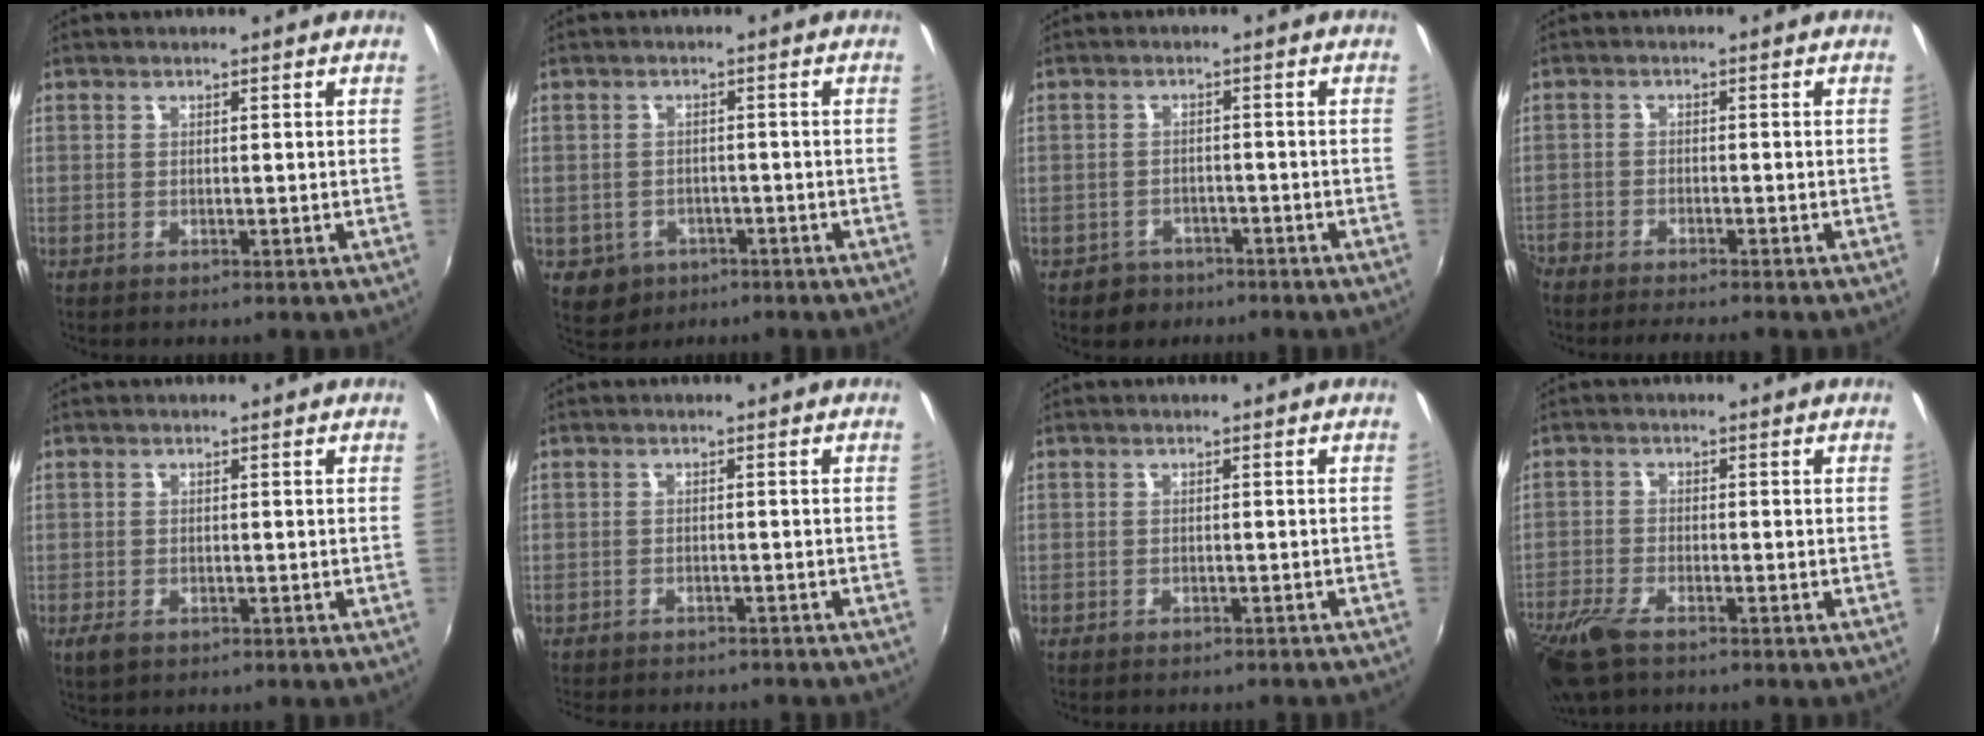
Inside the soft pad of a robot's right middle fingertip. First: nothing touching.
{"total": 5.7, "force": [-2.4, 4.9, 1.7], "torque": [-0.048, -0.002, -0.025]}
{"total": 4.1, "force": [-2.9, 2.9, 0.4], "torque": [-0.025, 0.006, -0.043]}
{"total": 7.0, "force": [-6.4, 1.2, 2.7], "torque": [-0.083, -0.020, -0.112]}
{"total": 2.3, "force": [-1.3, 1.1, 1.5], "torque": [-0.029, -0.005, -0.022]}
{"total": 7.9, "force": [-7.1, 2.0, 2.8], "torque": [-0.069, -0.015, -0.101]}
{"total": 5.7, "force": [-5.2, 1.4, 2.1], "torque": [-0.048, -0.015, -0.064]}
{"total": 10.1, "force": [-7.2, 3.4, 6.2], "torque": [-0.159, -0.039, -0.140]}